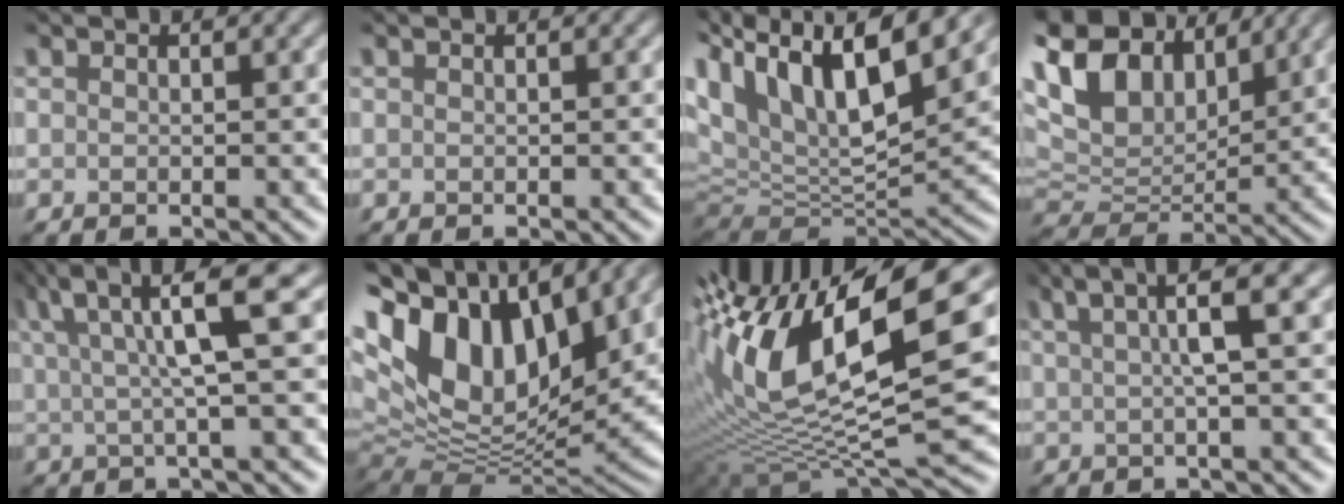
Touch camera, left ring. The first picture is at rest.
{"total": 0.0}
{"total": 13.8, "force": [7.6, 6.0, 9.9], "torque": [-0.197, 0.030, 0.138]}
{"total": 12.1, "force": [6.2, 7.1, 7.7], "torque": [-0.170, 0.028, 0.106]}
{"total": 6.8, "force": [3.2, 1.0, 6.0], "torque": [-0.093, 0.019, 0.051]}
{"total": 16.4, "force": [6.3, 9.0, 12.2], "torque": [-0.246, 0.022, 0.115]}
{"total": 14.8, "force": [3.7, 5.2, 13.3], "torque": [-0.280, 0.010, 0.069]}
{"total": 5.0, "force": [1.7, 0.7, 4.7], "torque": [-0.074, 0.017, 0.026]}